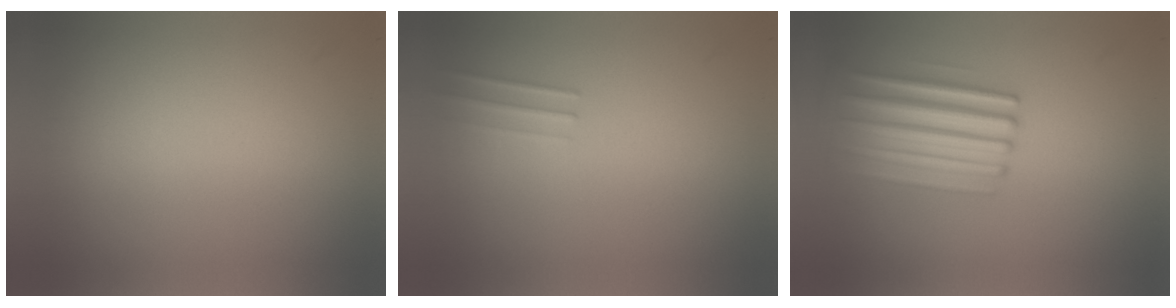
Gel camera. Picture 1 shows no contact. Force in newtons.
{"total": 1.0}
{"total": 4.6}